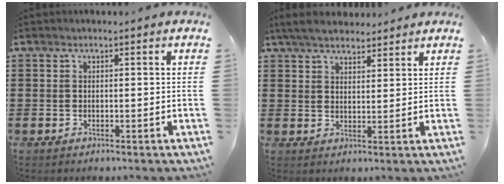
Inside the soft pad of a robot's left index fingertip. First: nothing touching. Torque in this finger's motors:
{"motor_torque": [1.26, -0.88, 0.22, 0.10]}